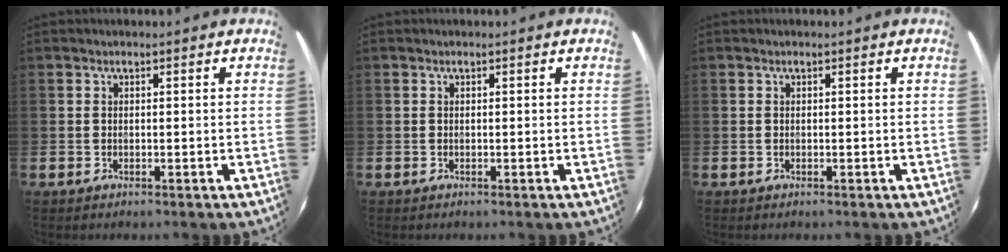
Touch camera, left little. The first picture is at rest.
{"total": 0.0}
{"total": 0.0}